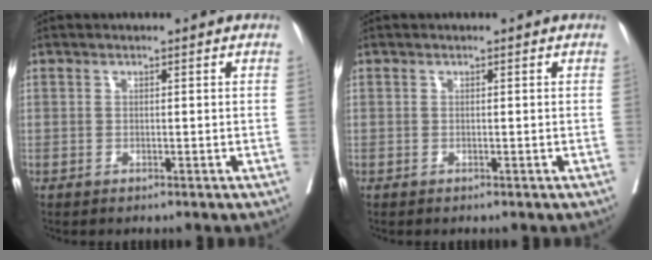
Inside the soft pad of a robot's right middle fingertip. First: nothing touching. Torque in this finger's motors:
{"motor_torque": [-0.14, 0.07, -0.02, 0.00]}